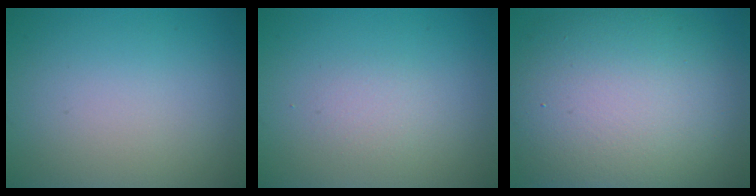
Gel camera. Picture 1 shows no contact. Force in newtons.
{"total": 1.3, "press": 1.3, "slide": 0.1}
{"total": 13.6, "press": 13.6, "slide": 1.1}